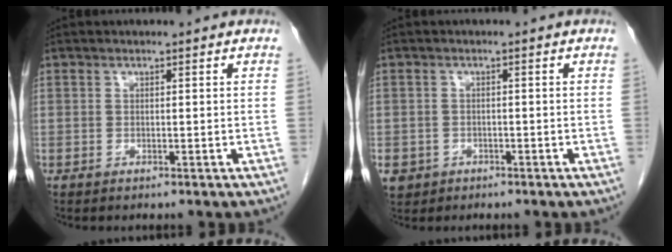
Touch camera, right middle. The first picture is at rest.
{"total": 3.6, "force": [-1.8, 3.0, 0.6], "torque": [-0.010, 0.005, -0.027]}